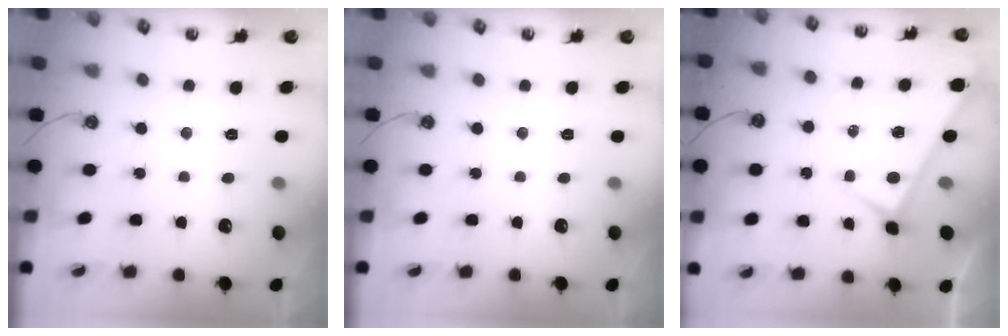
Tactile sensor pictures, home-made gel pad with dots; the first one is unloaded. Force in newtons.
{"total": 0.0}
{"total": 0.0}